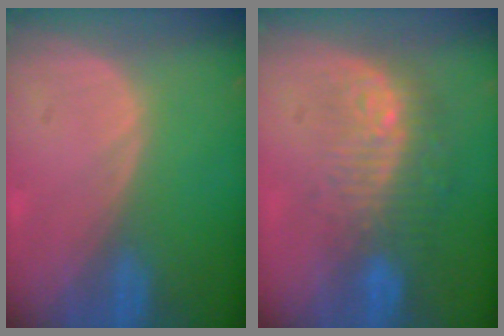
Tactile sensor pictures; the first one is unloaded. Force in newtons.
{"total": 9.3, "press": 8.3, "slide": 4.2}